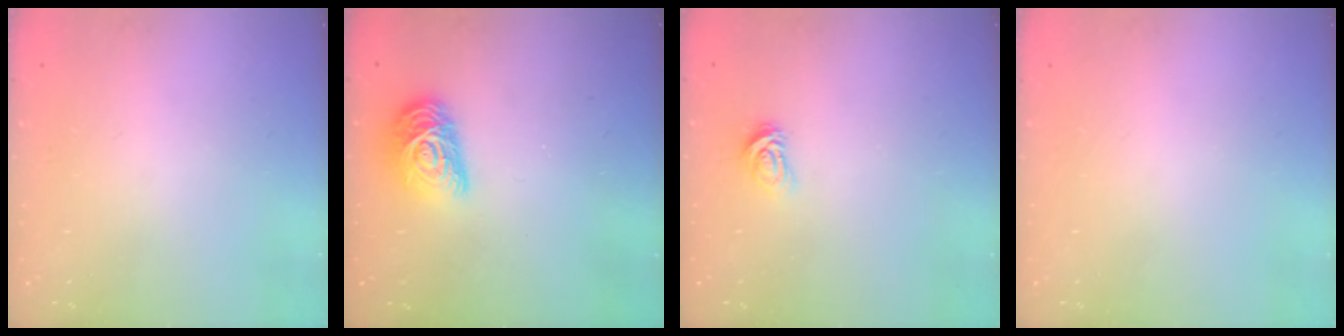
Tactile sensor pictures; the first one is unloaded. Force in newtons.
{"total": 12.6, "press": 12.6, "slide": 0.5}
{"total": 2.9, "press": 2.8, "slide": 0.4}
{"total": 0.0}